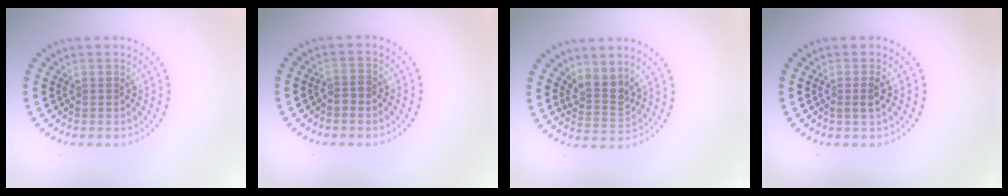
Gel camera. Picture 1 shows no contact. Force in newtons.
{"total": 1.3, "press": 1.2, "slide": 0.6}
{"total": 2.6, "press": 2.0, "slide": 1.7}
{"total": 1.3, "press": 1.1, "slide": 0.7}